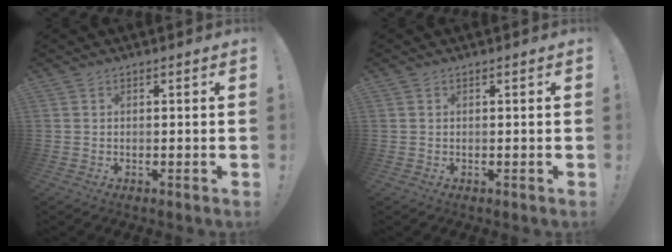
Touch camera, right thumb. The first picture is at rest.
{"total": 0.0}